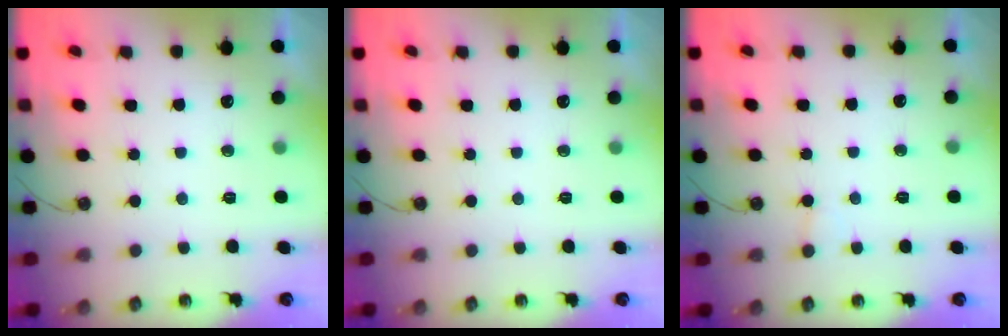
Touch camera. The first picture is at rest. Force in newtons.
{"total": 0.0}
{"total": 5.2, "press": 5.2, "slide": 0.4}